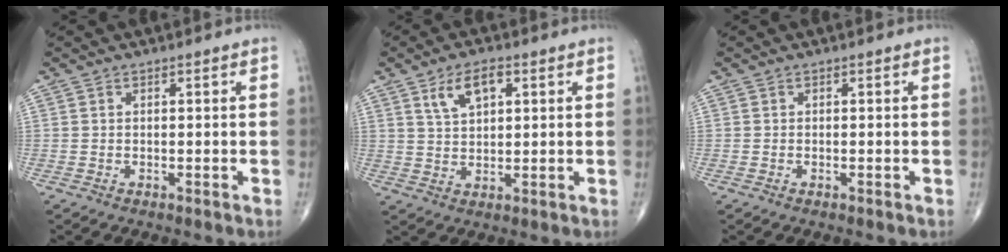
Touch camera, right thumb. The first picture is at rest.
{"total": 6.4, "force": [2.9, 3.2, 4.7], "torque": [-0.079, -0.004, 0.056]}
{"total": 0.0}